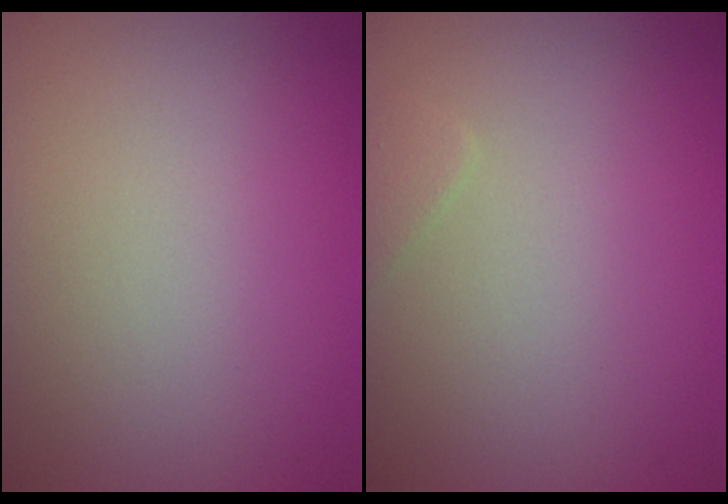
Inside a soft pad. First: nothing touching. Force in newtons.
{"total": 0.8, "press": 0.8, "slide": 0.0}